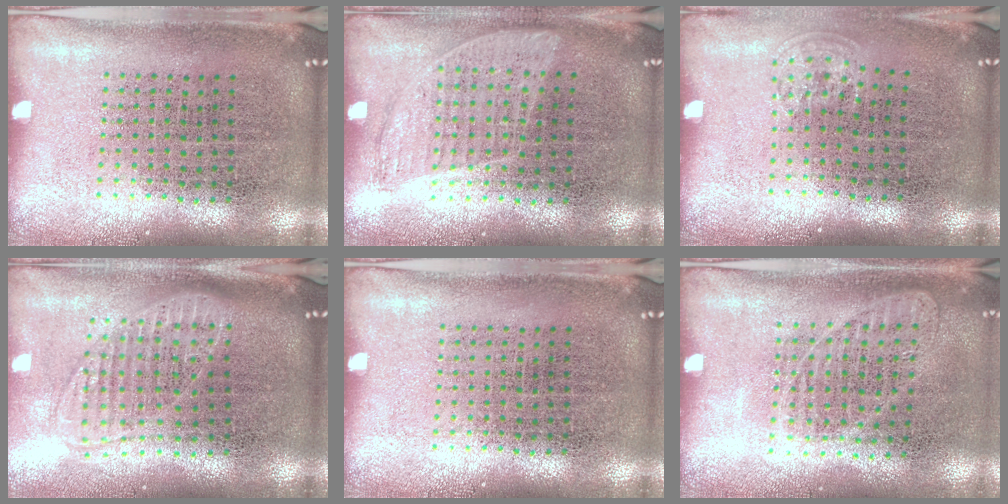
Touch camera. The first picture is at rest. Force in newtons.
{"total": 0.9, "press": 0.8, "slide": 0.4}
{"total": 0.8, "press": 0.6, "slide": 0.5}
{"total": 1.8, "press": 1.5, "slide": 1.0}
{"total": 0.0}
{"total": 0.9, "press": 0.9, "slide": 0.2}